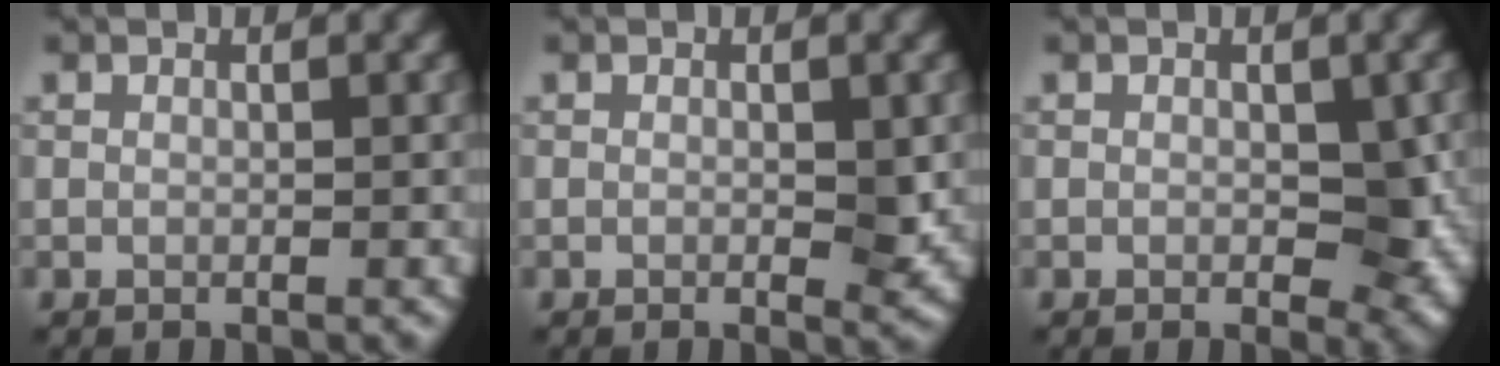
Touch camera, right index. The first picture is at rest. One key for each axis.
{"total": 1.8, "fx": -0.2, "fy": 0.5, "fz": 1.7, "tx": -0.023, "ty": -0.003, "tz": -0.004}
{"total": 3.4, "fx": -0.3, "fy": 1.6, "fz": 2.9, "tx": -0.030, "ty": -0.002, "tz": -0.004}